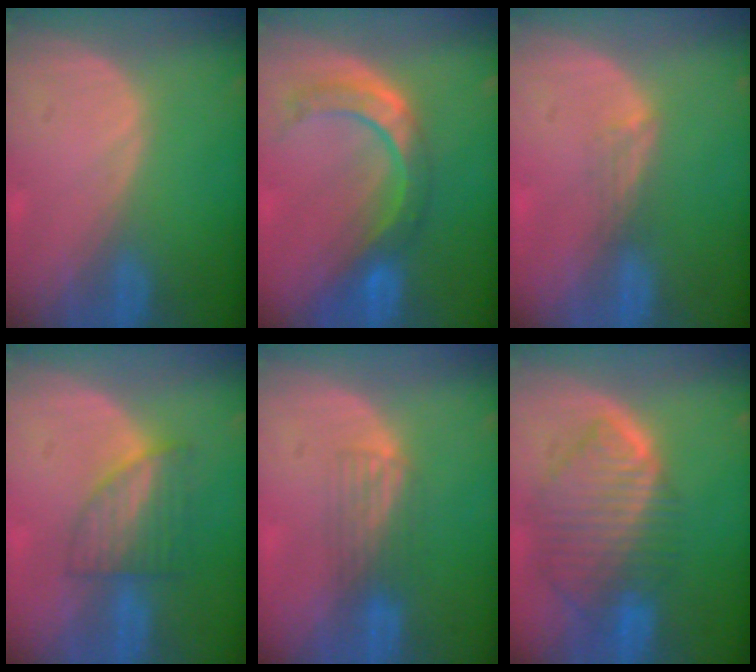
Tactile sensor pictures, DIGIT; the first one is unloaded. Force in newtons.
{"total": 8.4, "press": 7.2, "slide": 4.4}
{"total": 1.8, "press": 1.3, "slide": 1.2}
{"total": 6.0, "press": 5.6, "slide": 2.2}
{"total": 3.2, "press": 3.0, "slide": 1.2}
{"total": 10.1, "press": 8.5, "slide": 5.3}